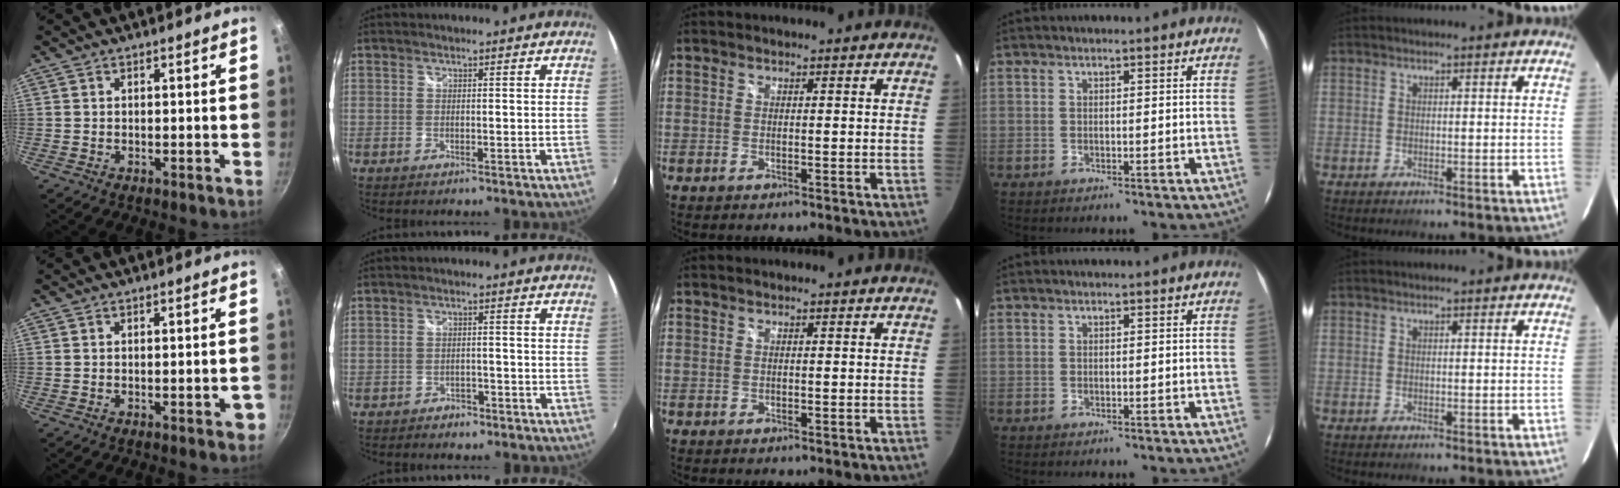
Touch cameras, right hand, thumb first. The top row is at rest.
{"thumb": {"total": 2.7, "force": [-1.2, 0.9, 2.3], "torque": [-0.017, 0.008, -0.016]}, "index": {"total": 3.0, "force": [-2.3, 1.7, 0.7], "torque": [-0.022, -0.002, -0.035]}}